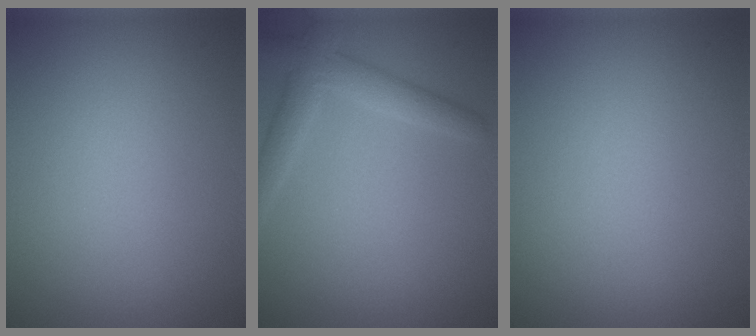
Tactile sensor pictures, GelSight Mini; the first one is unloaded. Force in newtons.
{"total": 3.1, "press": 3.1, "slide": 0.2}
{"total": 0.0}